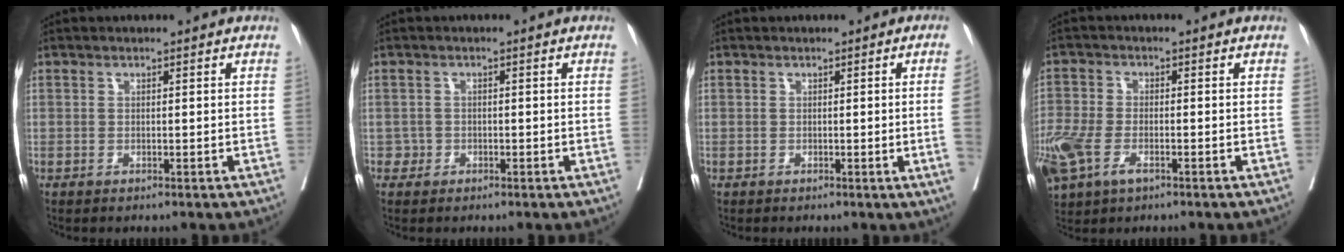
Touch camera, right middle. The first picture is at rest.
{"total": 1.2, "force": [-0.4, 1.1, -0.3], "torque": [0.013, 0.009, -0.010]}
{"total": 4.3, "force": [-0.6, -1.8, 3.9], "torque": [-0.052, -0.011, -0.004]}
{"total": 12.5, "force": [-5.8, 7.3, 8.3], "torque": [-0.235, -0.014, -0.105]}